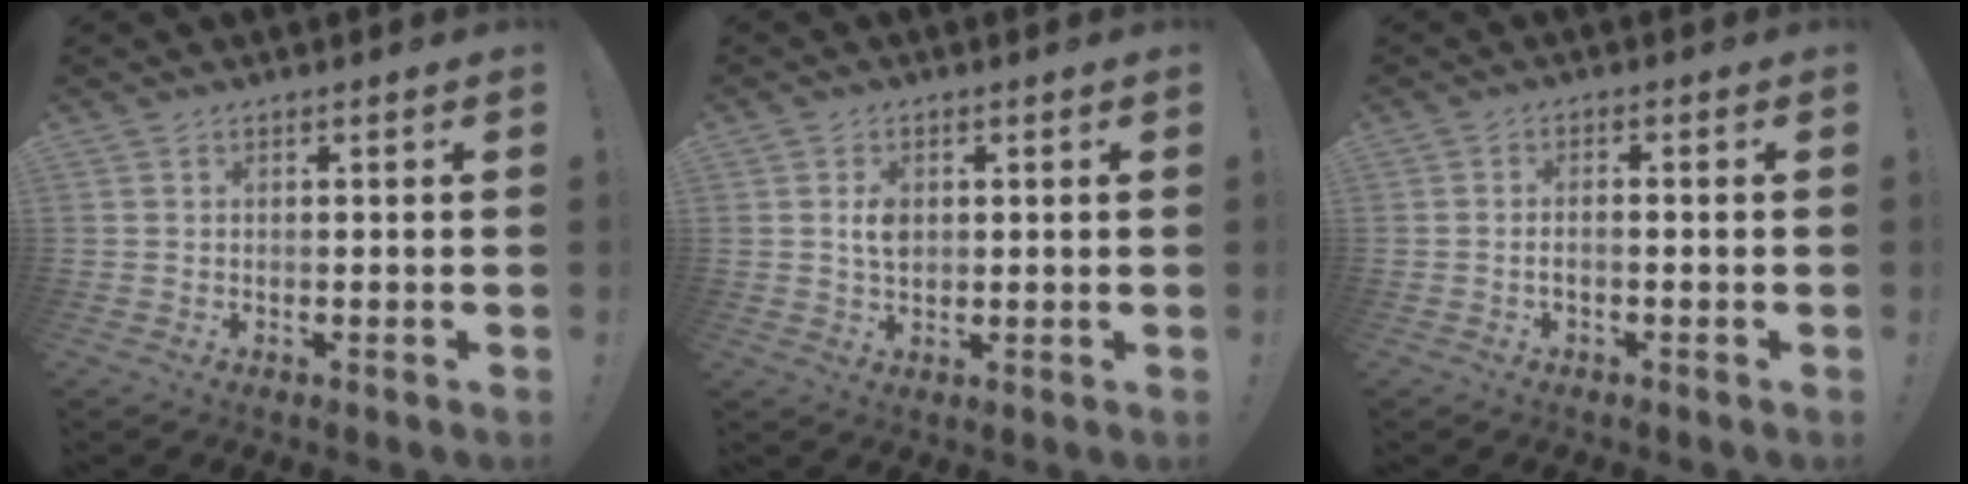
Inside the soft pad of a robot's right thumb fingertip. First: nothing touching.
{"total": 3.9, "force": [0.4, 2.5, 3.0], "torque": [-0.040, -0.002, 0.004]}
{"total": 1.9, "force": [-0.8, 0.2, 1.7], "torque": [-0.030, 0.002, -0.015]}